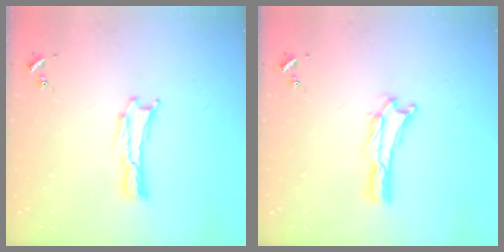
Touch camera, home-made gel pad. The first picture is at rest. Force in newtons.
{"total": 0.9, "press": 0.9, "slide": 0.2}